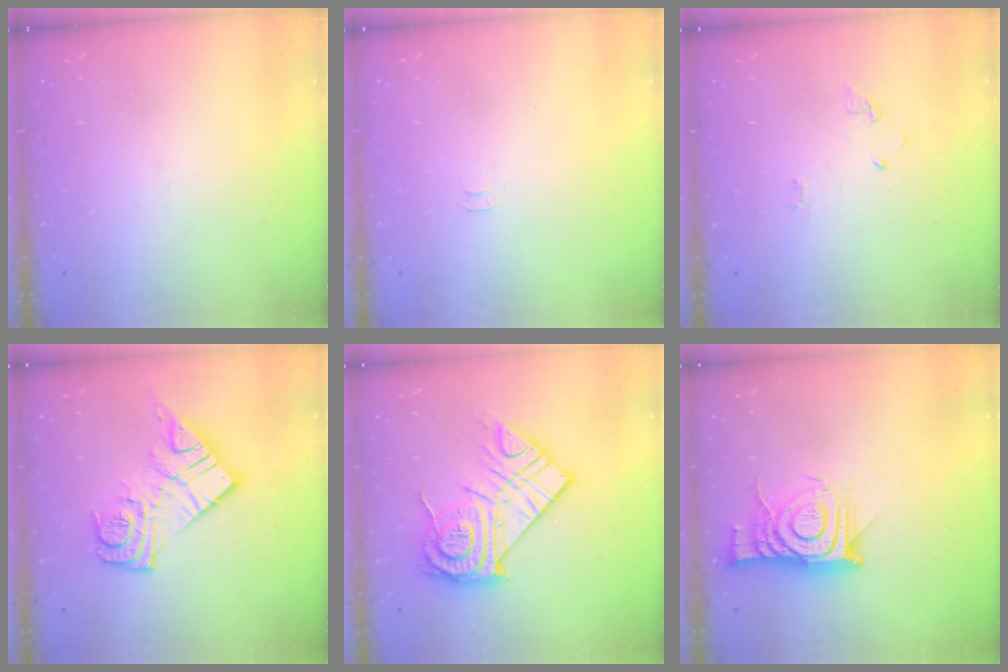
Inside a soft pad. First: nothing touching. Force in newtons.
{"total": 3.1, "press": 3.0, "slide": 0.5}
{"total": 2.6, "press": 2.6, "slide": 0.4}
{"total": 16.3, "press": 16.2, "slide": 1.4}
{"total": 18.5, "press": 18.4, "slide": 1.5}
{"total": 12.7, "press": 12.6, "slide": 1.1}